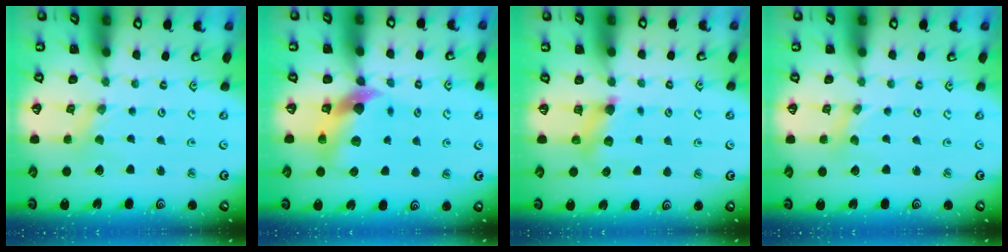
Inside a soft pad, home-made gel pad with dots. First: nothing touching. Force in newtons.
{"total": 9.0, "press": 8.9, "slide": 1.3}
{"total": 5.9, "press": 5.9, "slide": 0.2}
{"total": 0.0}